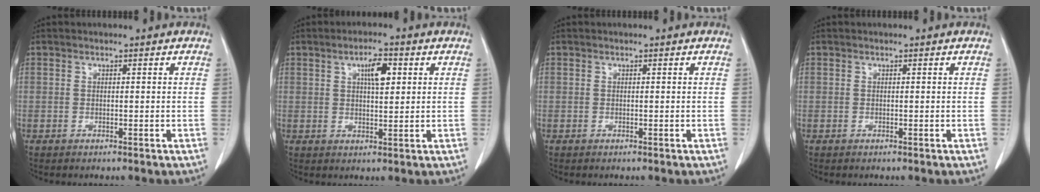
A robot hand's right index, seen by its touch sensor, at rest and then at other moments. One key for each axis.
{"total": 4.5, "fx": 1.6, "fy": 1.3, "fz": 4.0, "tx": -0.068, "ty": 0.004, "tz": 0.027}
{"total": 0.0}
{"total": 0.0}